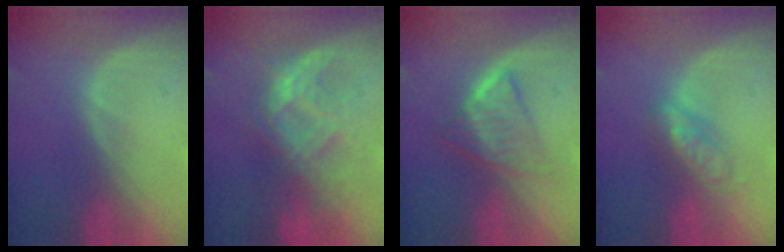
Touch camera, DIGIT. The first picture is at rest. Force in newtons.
{"total": 7.7, "press": 7.6, "slide": 0.7}
{"total": 5.7, "press": 5.5, "slide": 1.6}
{"total": 4.5, "press": 4.5, "slide": 0.6}